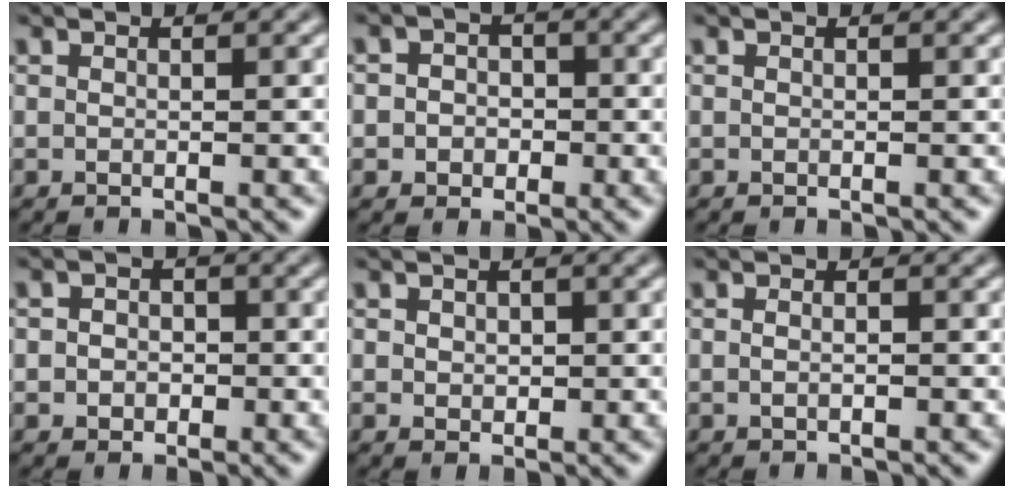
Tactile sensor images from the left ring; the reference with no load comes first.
{"total": 3.3, "force": [-0.3, 3.1, 1.1], "torque": [0.010, 0.011, -0.031]}
{"total": 0.0}
{"total": 2.8, "force": [0.0, 2.5, 1.2], "torque": [0.005, 0.004, -0.024]}
{"total": 1.4, "force": [0.2, 1.1, 0.8], "torque": [-0.011, -0.002, 0.003]}
{"total": 2.4, "force": [0.5, 1.5, 1.7], "torque": [-0.008, 0.018, -0.018]}